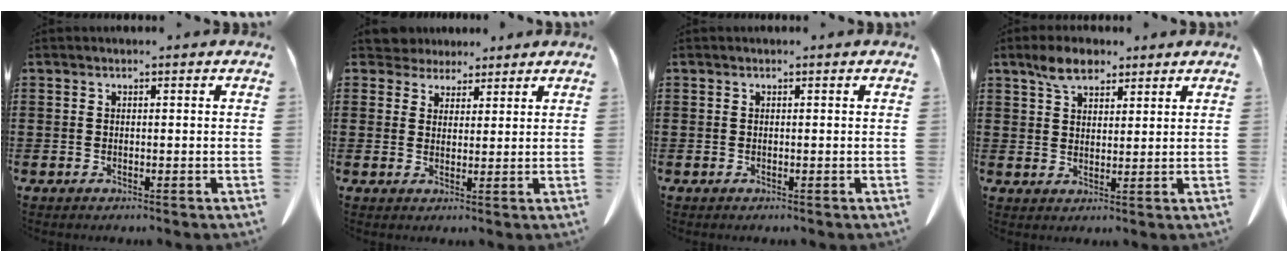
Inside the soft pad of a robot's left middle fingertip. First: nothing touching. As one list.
[{"total": 4.0, "force": [3.6, 1.7, 0.4], "torque": [-0.024, -0.002, 0.069]}, {"total": 0.0}, {"total": 5.2, "force": [3.7, 2.4, 2.7], "torque": [-0.056, 0.004, 0.068]}]